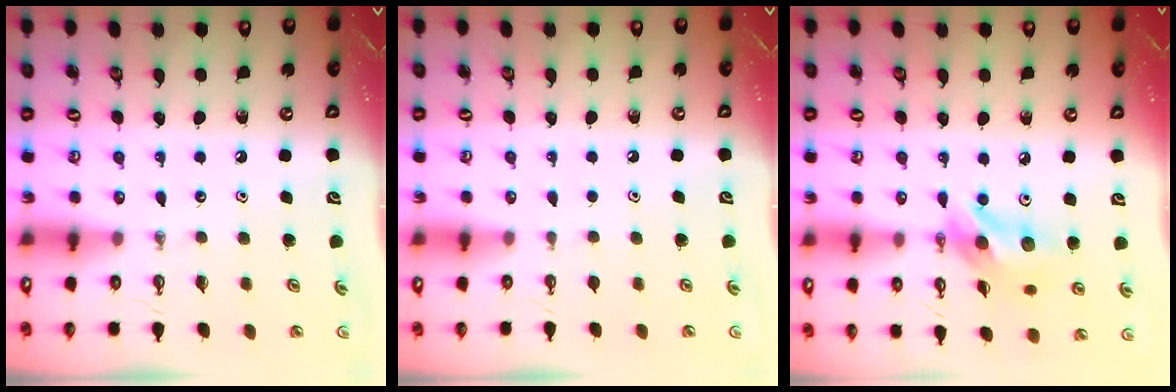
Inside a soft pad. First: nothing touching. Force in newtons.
{"total": 1.2, "press": 0.5, "slide": 1.0}
{"total": 12.3, "press": 12.3, "slide": 0.7}